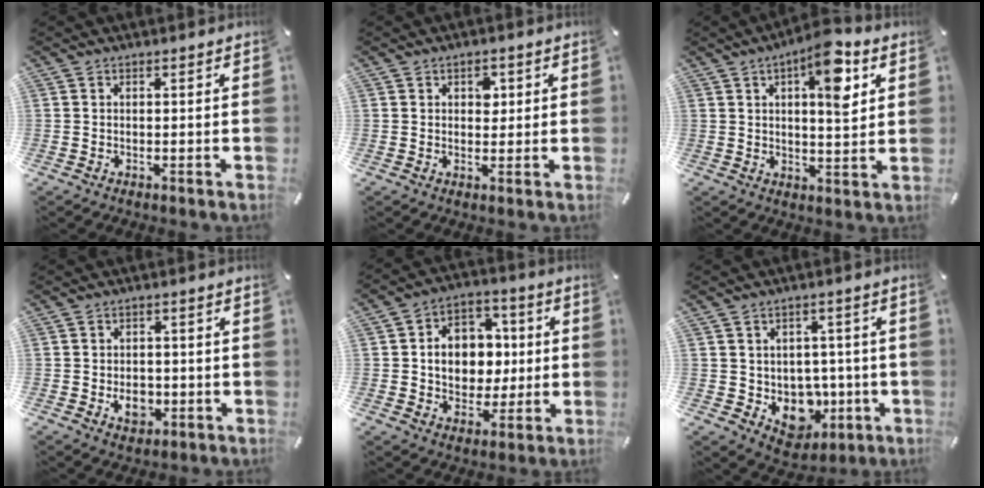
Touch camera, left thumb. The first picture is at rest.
{"total": 3.2, "force": [0.9, 2.4, 1.9], "torque": [-0.002, -0.007, 0.004]}
{"total": 10.9, "force": [4.9, 3.9, 8.9], "torque": [-0.122, -0.021, 0.075]}
{"total": 5.4, "force": [-1.2, 4.2, 3.1], "torque": [-0.044, -0.001, -0.021]}
{"total": 11.2, "force": [0.0, 9.7, 5.7], "torque": [-0.090, 0.012, 0.005]}
{"total": 9.4, "force": [-0.8, 8.7, 3.7], "torque": [-0.045, -0.009, 0.001]}